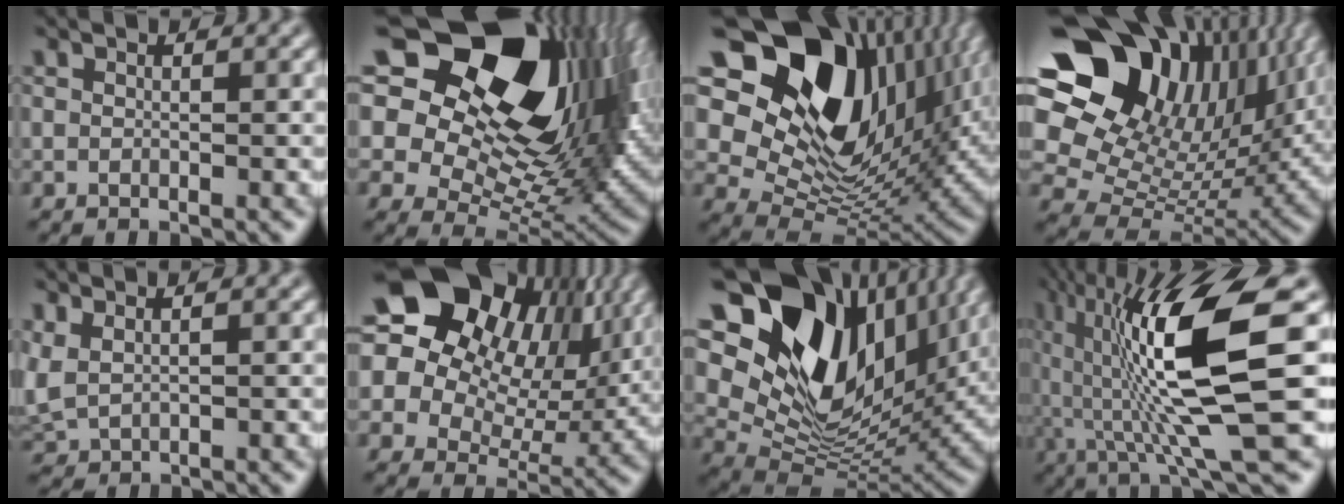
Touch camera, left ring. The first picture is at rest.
{"total": 20.9, "force": [10.2, 12.0, 13.8], "torque": [-0.233, 0.069, 0.165]}
{"total": 17.5, "force": [7.2, 11.4, 11.1], "torque": [-0.196, 0.020, 0.129]}
{"total": 18.1, "force": [8.8, 11.8, 10.5], "torque": [-0.188, 0.056, 0.152]}
{"total": 2.1, "force": [0.5, 1.2, 1.6], "torque": [-0.042, 0.005, 0.021]}
{"total": 18.9, "force": [9.2, 13.1, 10.1], "torque": [-0.221, 0.074, 0.149]}
{"total": 16.1, "force": [7.5, 10.2, 10.0], "torque": [-0.188, 0.030, 0.138]}
{"total": 12.6, "force": [1.5, 2.6, 12.2], "torque": [-0.213, 0.001, 0.035]}